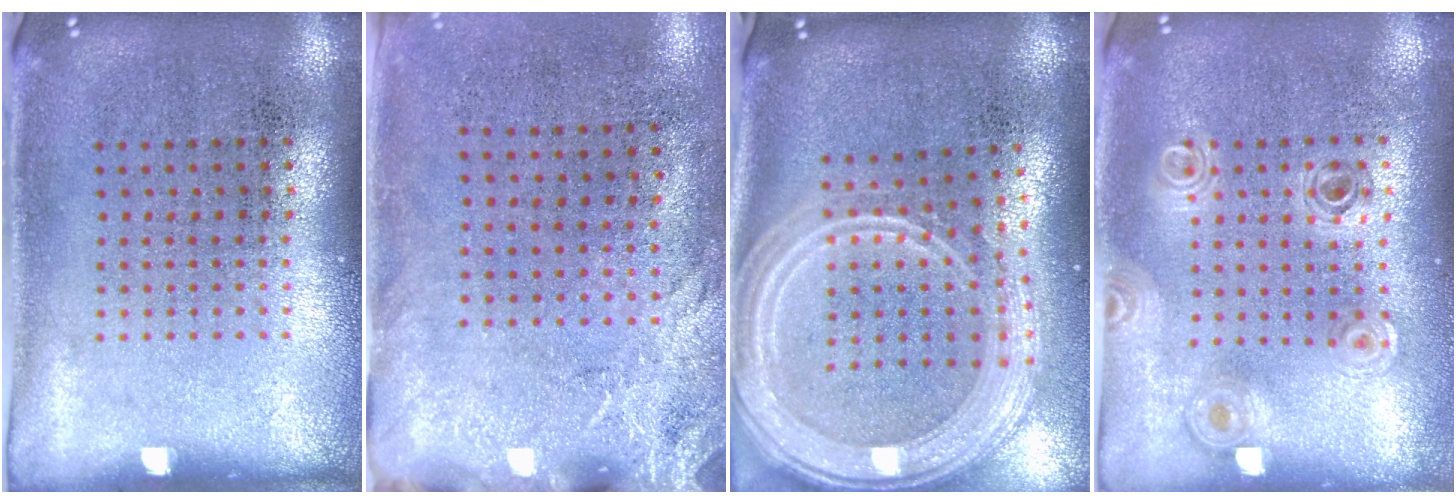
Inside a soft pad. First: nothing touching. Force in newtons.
{"total": 2.6, "press": 2.0, "slide": 1.6}
{"total": 3.3, "press": 2.6, "slide": 2.0}
{"total": 1.0, "press": 1.0, "slide": 0.2}